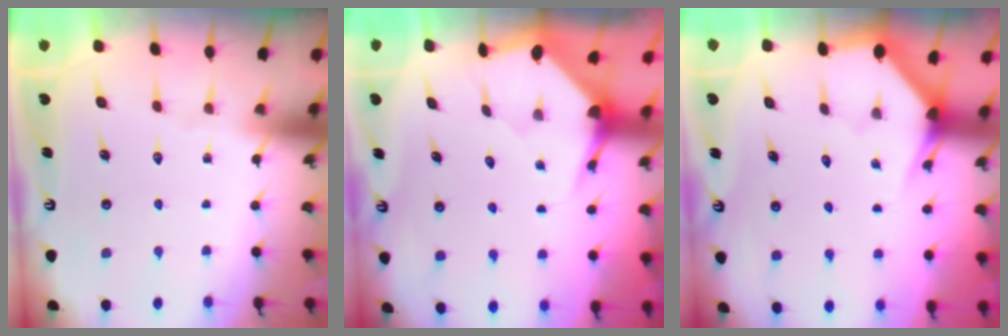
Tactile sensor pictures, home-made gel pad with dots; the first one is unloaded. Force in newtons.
{"total": 3.6, "press": 3.6, "slide": 0.5}
{"total": 3.0, "press": 3.0, "slide": 0.1}